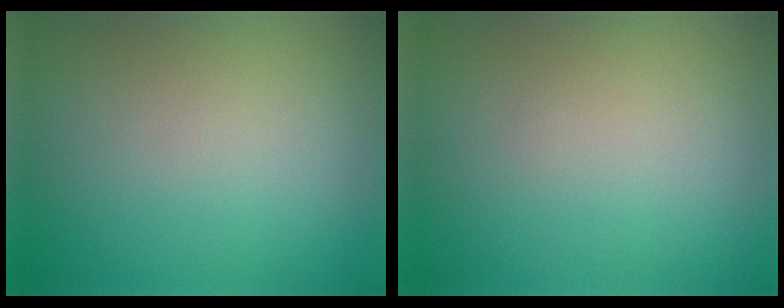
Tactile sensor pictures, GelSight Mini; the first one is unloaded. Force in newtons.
{"total": 0.0}